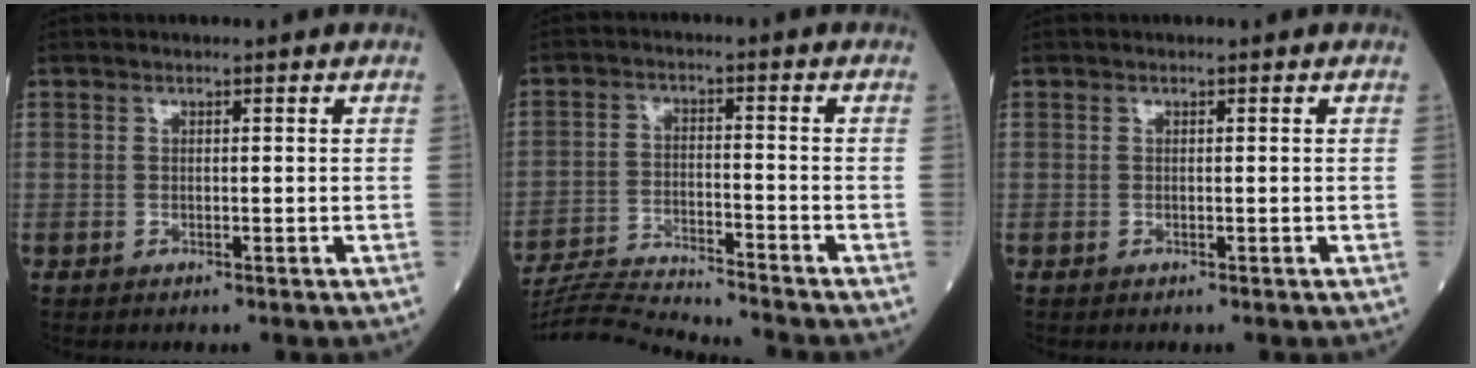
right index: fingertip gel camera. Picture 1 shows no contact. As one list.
[{"total": 10.7, "force": [-10.4, -1.7, 1.8], "torque": [-0.029, -0.004, -0.183]}, {"total": 0.0}]